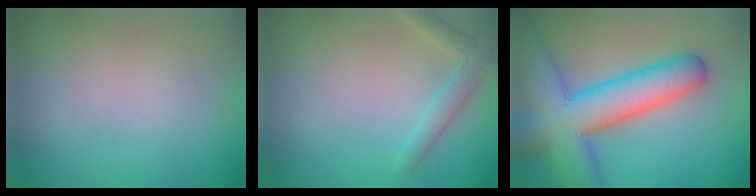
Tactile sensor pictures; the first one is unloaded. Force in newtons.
{"total": 2.3, "press": 2.3, "slide": 0.1}
{"total": 10.8, "press": 10.8, "slide": 0.5}